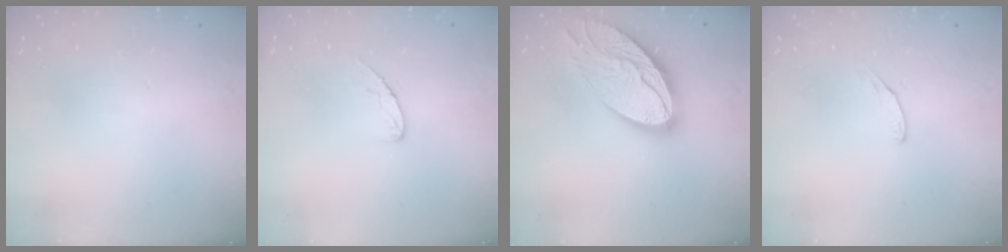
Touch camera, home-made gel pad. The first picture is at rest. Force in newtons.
{"total": 6.7, "press": 6.7, "slide": 0.6}
{"total": 21.4, "press": 21.3, "slide": 2.0}
{"total": 4.4, "press": 4.4, "slide": 0.4}